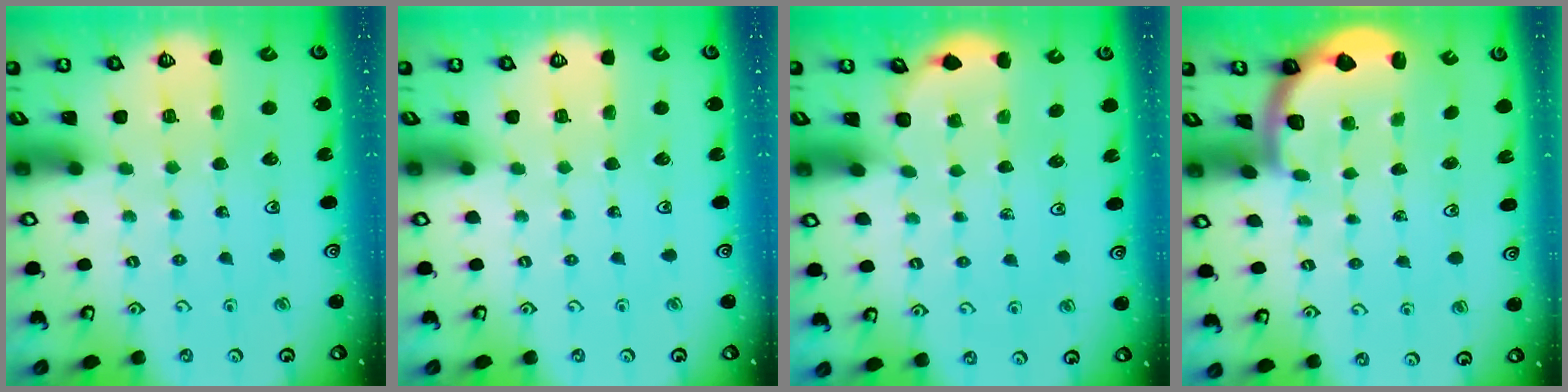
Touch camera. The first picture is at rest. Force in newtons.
{"total": 0.0}
{"total": 2.0, "press": 1.7, "slide": 1.1}
{"total": 1.9, "press": 1.8, "slide": 0.5}